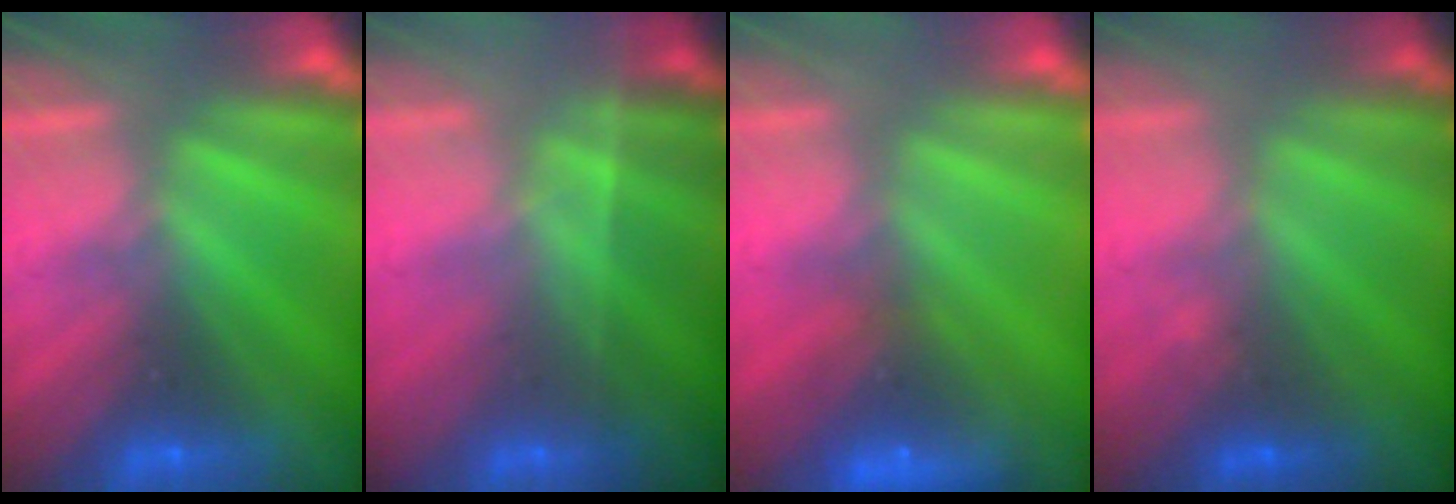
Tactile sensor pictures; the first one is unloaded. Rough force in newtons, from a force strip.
{"total": 1.9}
{"total": 7.7}
{"total": 1.9}